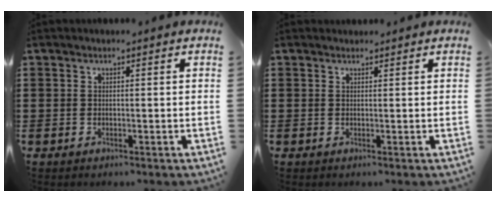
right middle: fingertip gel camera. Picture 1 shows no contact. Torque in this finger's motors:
{"motor_torque": [0.69, -0.62, 0.01, 0.01]}